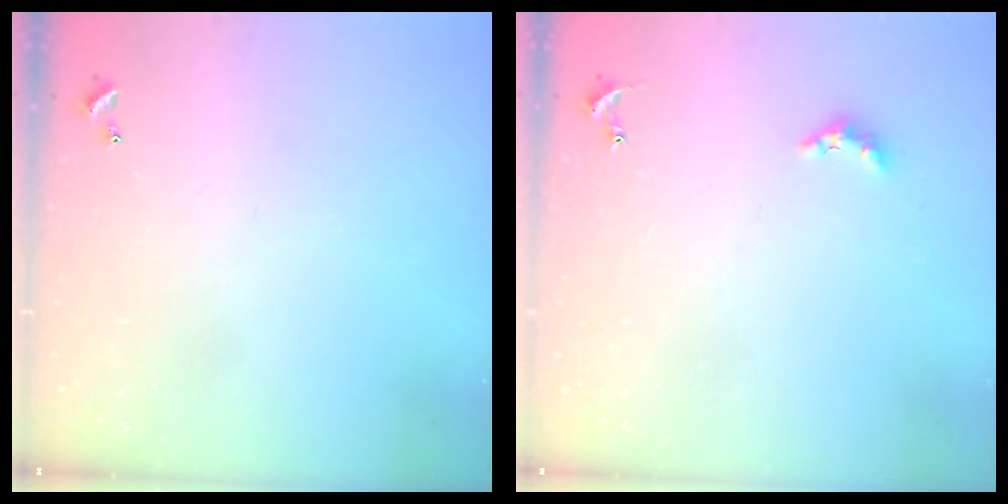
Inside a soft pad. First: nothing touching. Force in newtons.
{"total": 2.9, "press": 2.9, "slide": 0.6}